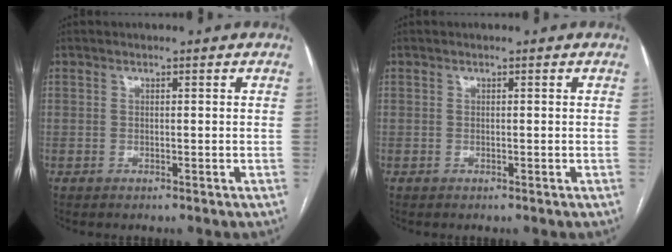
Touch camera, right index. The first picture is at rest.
{"total": 0.0}